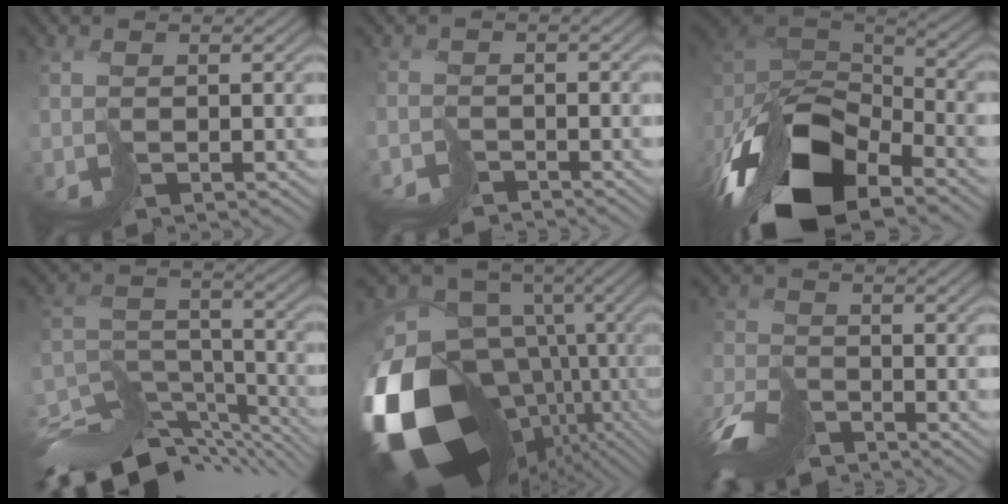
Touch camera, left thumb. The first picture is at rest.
{"total": 2.4, "force": [-2.3, 0.2, -0.6], "torque": [0.017, -0.005, -0.047]}
{"total": 17.3, "force": [-9.9, 8.7, 11.2], "torque": [-0.264, -0.039, -0.163]}
{"total": 14.7, "force": [-12.4, 5.3, 5.8], "torque": [-0.135, -0.007, -0.195]}
{"total": 20.8, "force": [-5.9, 16.0, 11.9], "torque": [-0.306, -0.055, -0.065]}
{"total": 8.3, "force": [-7.0, 3.2, 3.2], "torque": [-0.076, -0.017, -0.143]}